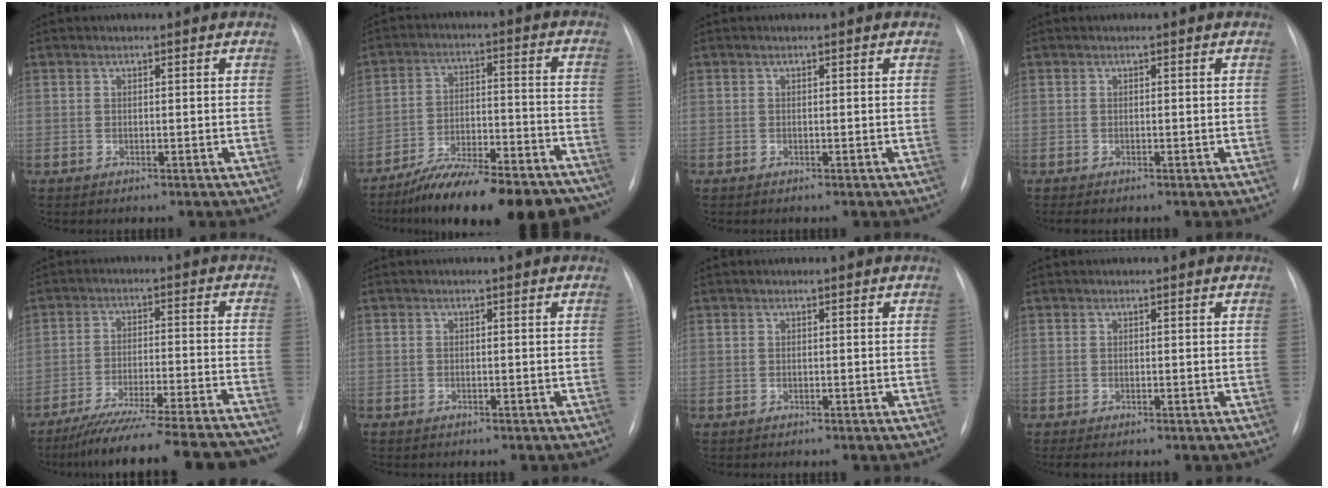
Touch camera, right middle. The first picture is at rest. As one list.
[{"total": 21.3, "force": [-18.3, 4.4, 10.0], "torque": [-0.111, 0.019, -0.271]}, {"total": 0.0}, {"total": 1.1, "force": [-0.9, 0.2, 0.6], "torque": [-0.007, -0.003, -0.011]}, {"total": 23.2, "force": [-21.1, 0.3, 9.6], "torque": [-0.116, -0.029, -0.296]}, {"total": 1.2, "force": [-1.0, 0.7, 0.2], "torque": [-0.008, 0.002, -0.015]}, {"total": 0.0}, {"total": 1.7, "force": [-1.3, 0.3, 1.0], "torque": [-0.010, -0.005, -0.016]}]